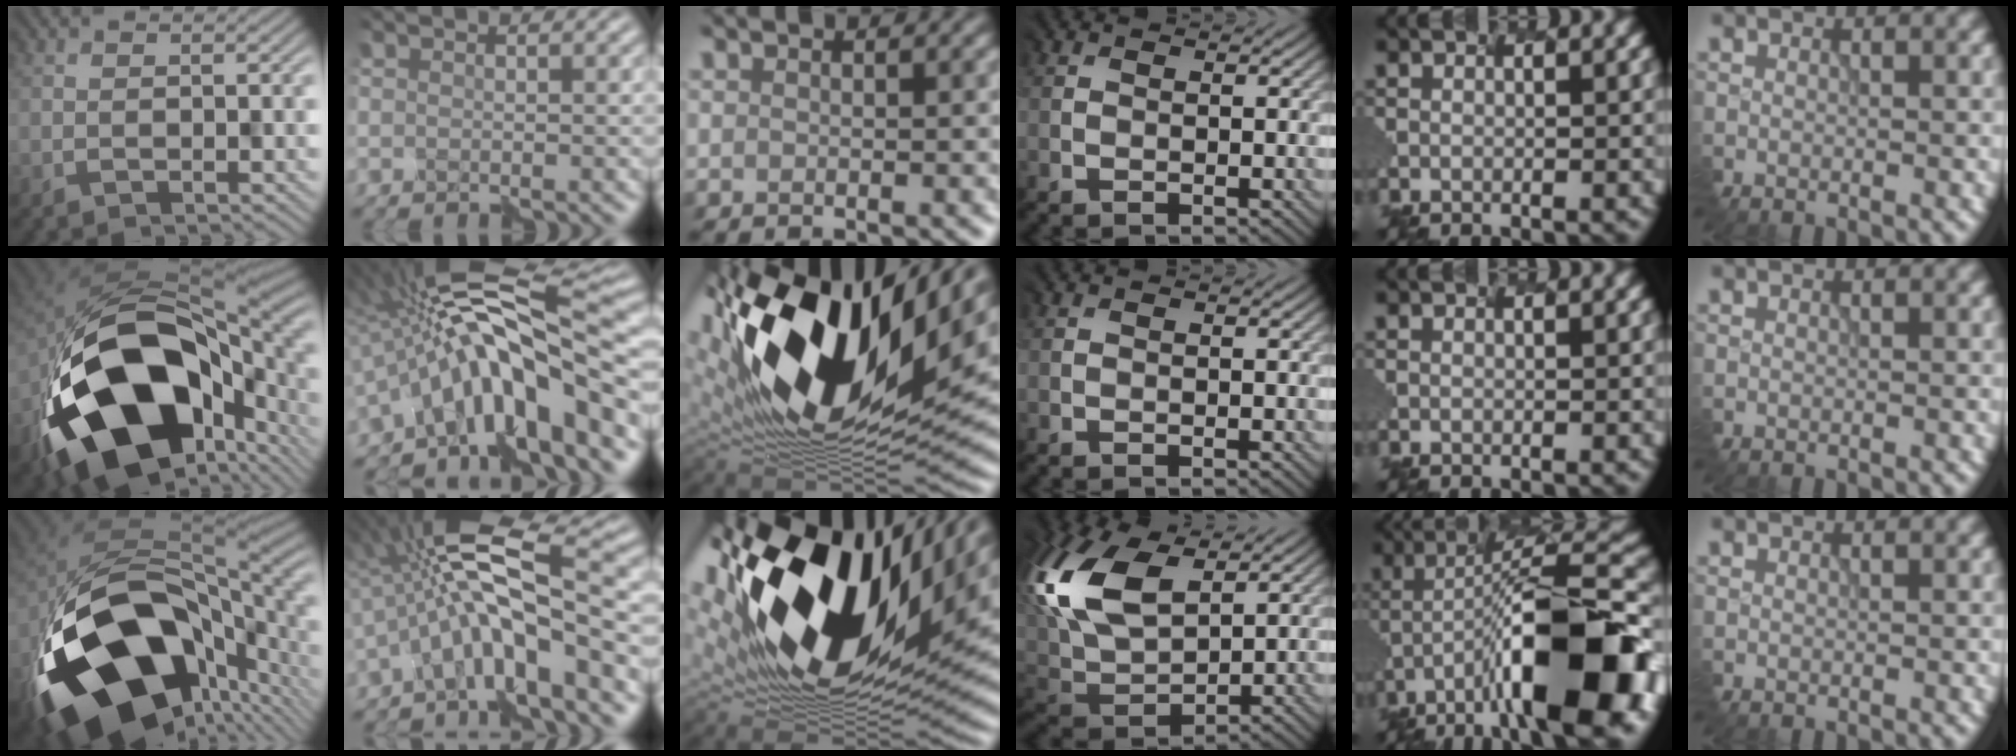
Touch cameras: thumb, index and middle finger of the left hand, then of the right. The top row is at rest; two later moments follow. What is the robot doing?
{"motion": "assemble", "object": "markers"}